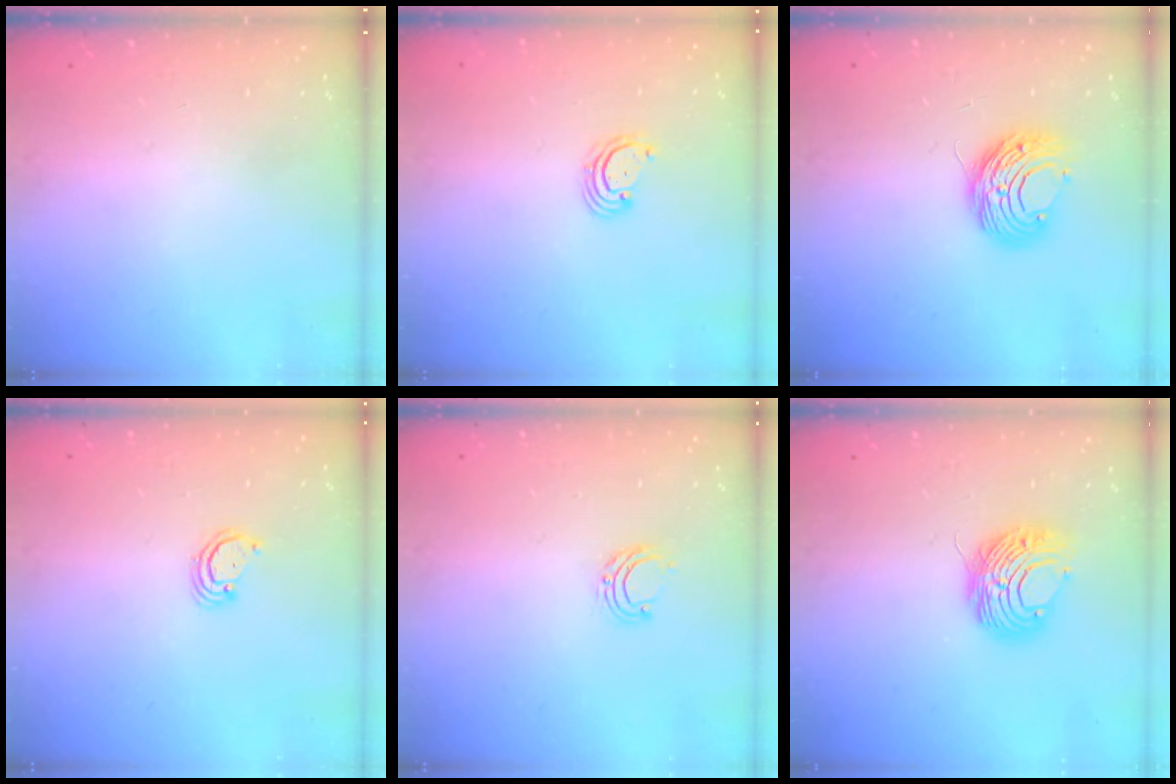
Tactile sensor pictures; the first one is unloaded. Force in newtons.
{"total": 2.7, "press": 2.6, "slide": 0.6}
{"total": 9.1, "press": 9.1, "slide": 0.5}
{"total": 2.6, "press": 2.6, "slide": 0.2}
{"total": 5.9, "press": 5.9, "slide": 0.5}
{"total": 9.1, "press": 9.1, "slide": 0.6}